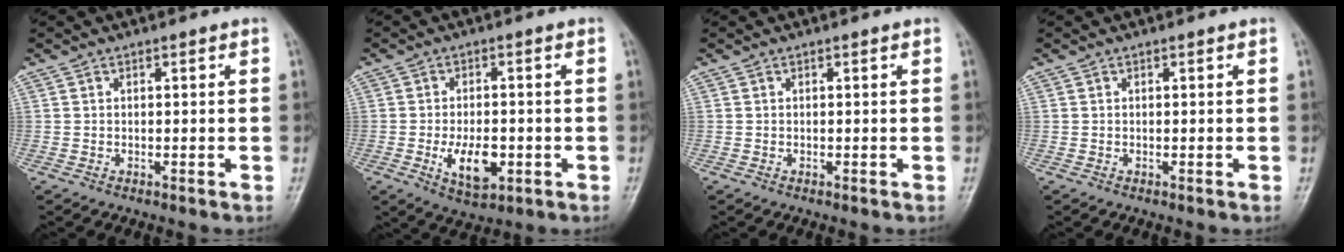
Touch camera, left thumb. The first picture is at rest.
{"total": 7.6, "force": [-2.0, 4.0, 6.1], "torque": [-0.095, -0.001, -0.026]}
{"total": 0.0}
{"total": 0.0}